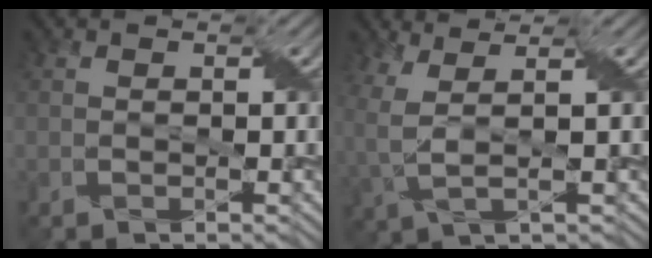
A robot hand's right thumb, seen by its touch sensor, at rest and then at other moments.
{"total": 4.7, "force": [1.6, 1.3, 4.2], "torque": [-0.106, 0.006, 0.032]}